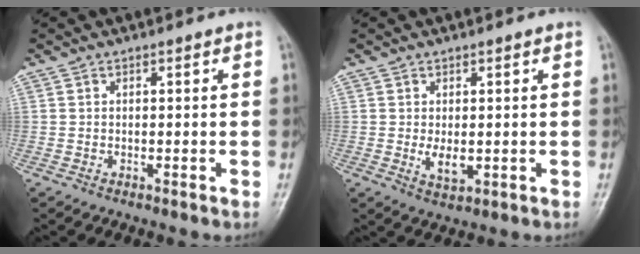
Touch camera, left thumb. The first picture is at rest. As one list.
[{"total": 3.4, "force": [0.0, 1.8, 2.9], "torque": [-0.044, -0.009, 0.007]}]